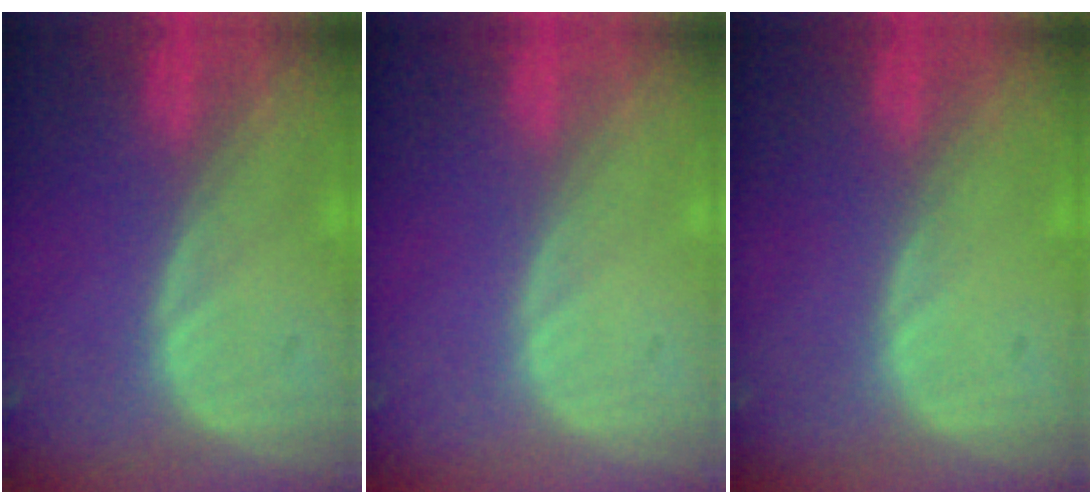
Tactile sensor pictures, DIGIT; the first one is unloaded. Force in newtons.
{"total": 0.0}
{"total": 0.0}